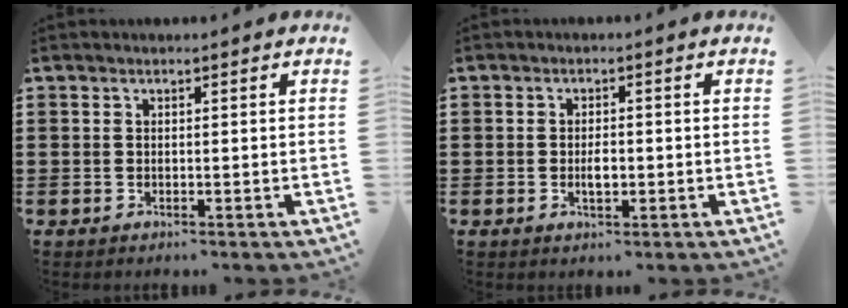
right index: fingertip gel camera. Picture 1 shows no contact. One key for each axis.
{"total": 2.4, "fx": -0.4, "fy": 1.0, "fz": 2.1, "tx": -0.040, "ty": 0.000, "tz": -0.007}